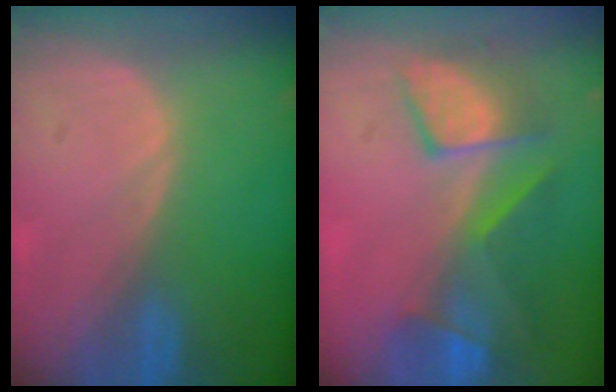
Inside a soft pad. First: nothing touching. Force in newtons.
{"total": 8.8, "press": 8.2, "slide": 3.0}